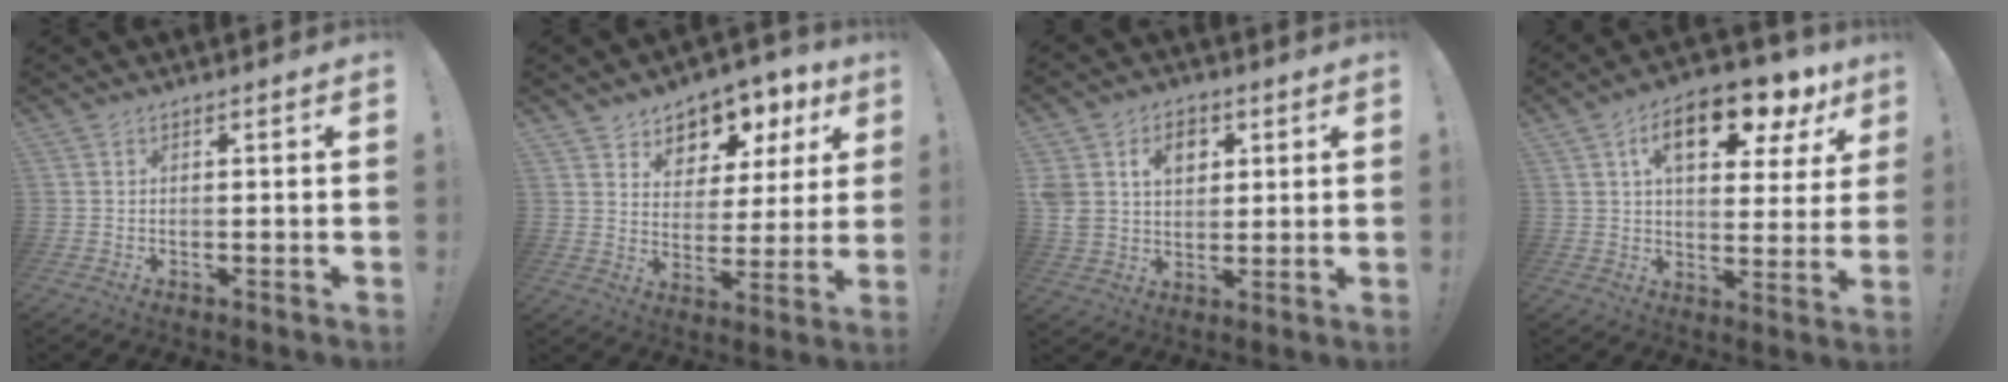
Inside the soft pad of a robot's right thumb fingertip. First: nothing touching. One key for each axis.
{"total": 8.3, "fx": 5.6, "fy": 5.8, "fz": 2.0, "tx": -0.017, "ty": -0.055, "tz": 0.101}
{"total": 10.2, "fx": 4.2, "fy": 8.0, "fz": 4.7, "tx": -0.072, "ty": -0.009, "tz": 0.082}
{"total": 16.2, "fx": 8.4, "fy": 7.0, "fz": 12.0, "tx": -0.181, "ty": -0.043, "tz": 0.136}